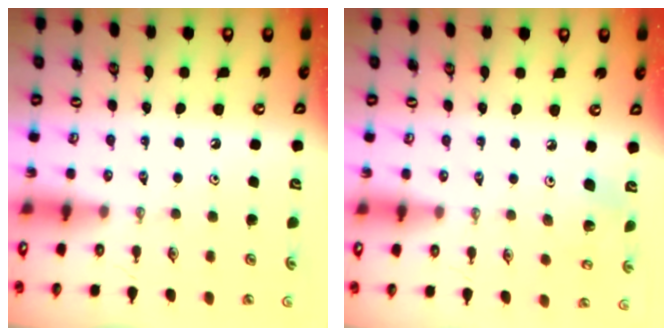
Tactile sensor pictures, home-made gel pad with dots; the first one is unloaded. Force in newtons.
{"total": 5.5, "press": 5.2, "slide": 1.5}